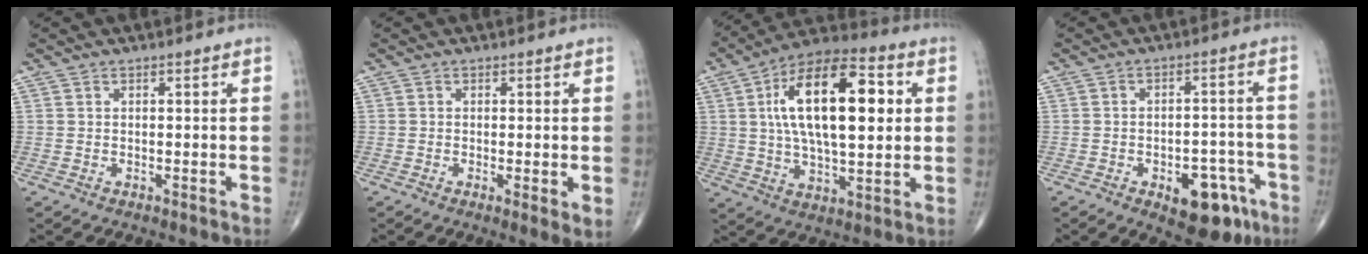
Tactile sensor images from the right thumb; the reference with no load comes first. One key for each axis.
{"total": 3.0, "fx": -0.3, "fy": 0.7, "fz": 3.0, "tx": -0.054, "ty": -0.013, "tz": -0.010}
{"total": 21.9, "fx": 4.3, "fy": 9.8, "fz": 19.1, "tx": -0.306, "ty": 0.011, "tz": 0.064}
{"total": 11.6, "fx": -5.7, "fy": 6.1, "fz": 8.0, "tx": -0.074, "ty": 0.039, "tz": -0.068}